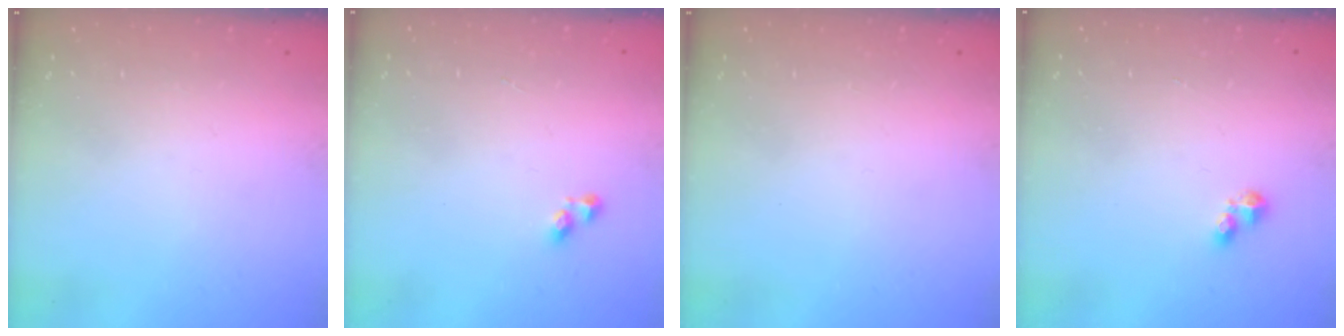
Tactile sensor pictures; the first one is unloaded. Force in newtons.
{"total": 2.4, "press": 2.3, "slide": 0.6}
{"total": 0.0}
{"total": 2.8, "press": 2.8, "slide": 0.4}